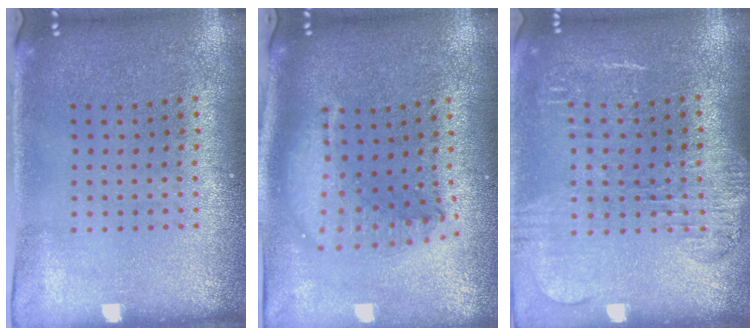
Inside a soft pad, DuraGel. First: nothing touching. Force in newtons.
{"total": 2.1, "press": 1.6, "slide": 1.3}
{"total": 1.7, "press": 1.5, "slide": 0.8}